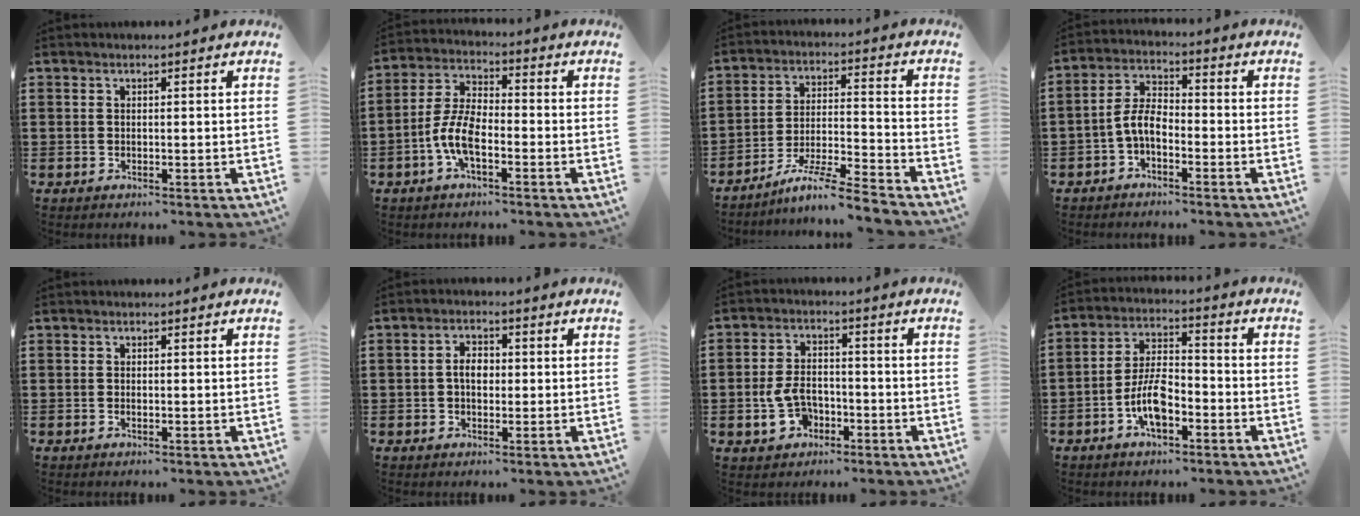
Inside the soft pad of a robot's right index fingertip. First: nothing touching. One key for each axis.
{"total": 7.2, "fx": -2.7, "fy": 3.0, "fz": 6.0, "tx": -0.148, "ty": -0.006, "tz": -0.059}
{"total": 8.1, "fx": -7.0, "fy": -0.4, "fz": 4.0, "tx": -0.081, "ty": -0.004, "tz": -0.138}
{"total": 5.0, "fx": -2.2, "fy": 2.6, "fz": 3.7, "tx": -0.088, "ty": 0.006, "tz": -0.049}
{"total": 0.6, "fx": -0.2, "fy": 0.2, "fz": 0.6, "tx": -0.013, "ty": -0.004, "tz": -0.002}
{"total": 3.2, "fx": -0.2, "fy": 1.9, "fz": 2.5, "tx": -0.049, "ty": 0.007, "tz": -0.005}
{"total": 5.3, "fx": -2.0, "fy": 3.7, "fz": 3.4, "tx": -0.084, "ty": 0.003, "tz": -0.041}
{"total": 7.6, "fx": -3.3, "fy": 3.2, "fz": 6.1, "tx": -0.140, "ty": -0.001, "tz": -0.067}